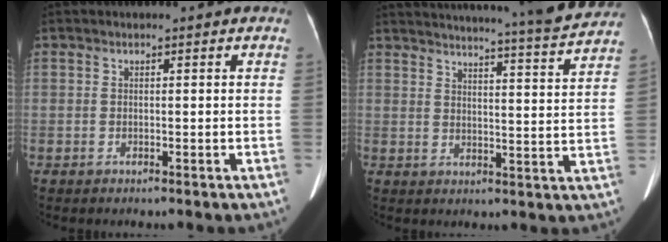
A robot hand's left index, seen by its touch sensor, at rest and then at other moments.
{"total": 20.1, "force": [18.8, -0.4, 7.0], "torque": [-0.112, -0.053, 0.228]}